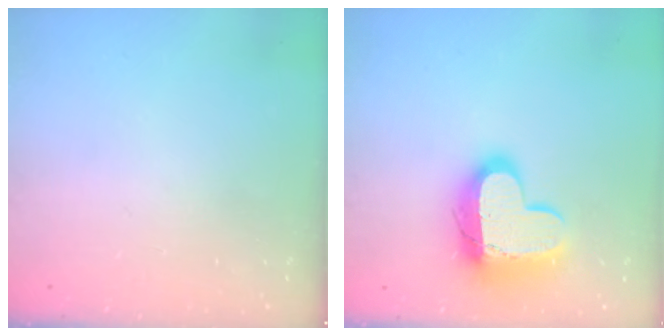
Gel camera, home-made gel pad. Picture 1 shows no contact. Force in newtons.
{"total": 16.2, "press": 16.1, "slide": 1.1}